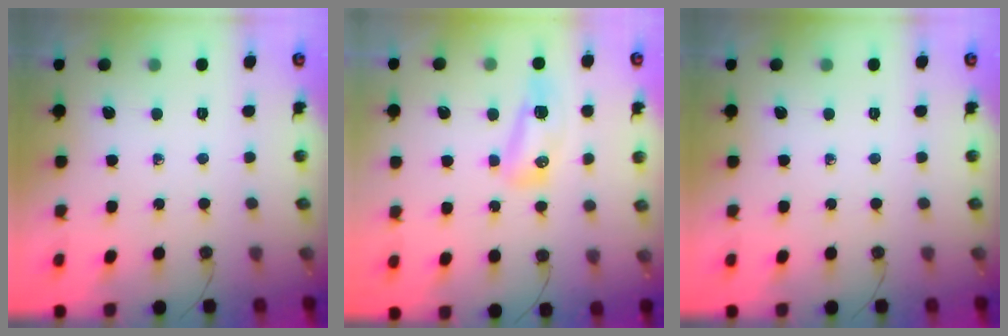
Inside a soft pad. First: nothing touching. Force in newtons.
{"total": 13.2, "press": 10.3, "slide": 8.3}
{"total": 0.0}